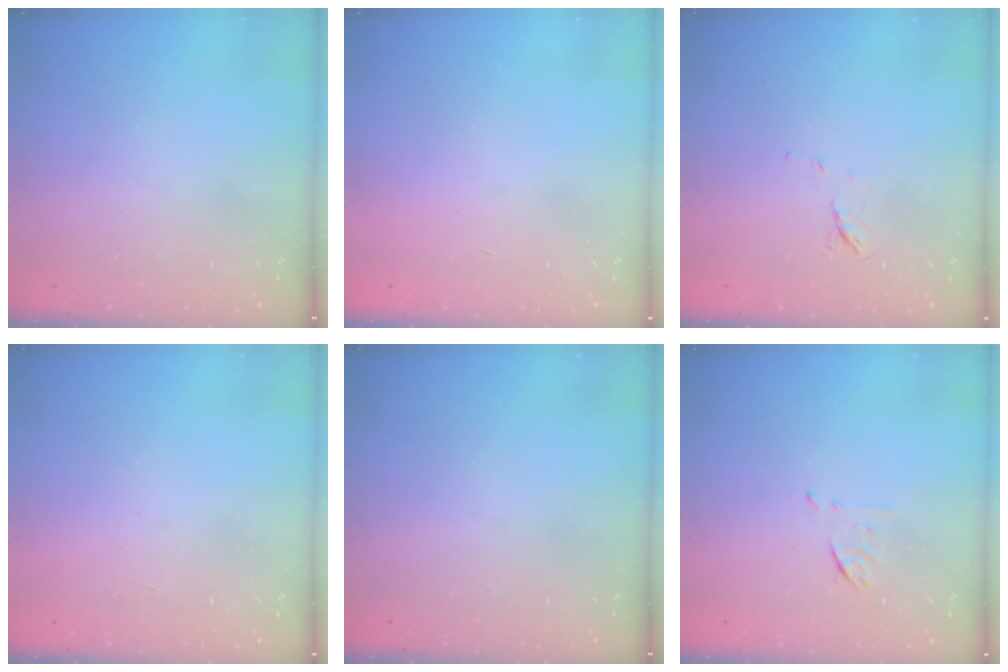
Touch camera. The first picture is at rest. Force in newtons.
{"total": 1.7, "press": 1.7, "slide": 0.1}
{"total": 5.4, "press": 5.2, "slide": 1.3}
{"total": 1.5, "press": 1.5, "slide": 0.1}
{"total": 0.0}
{"total": 6.1, "press": 6.0, "slide": 1.1}